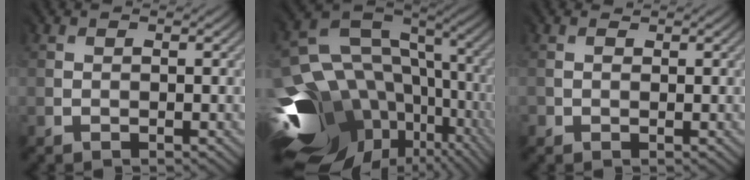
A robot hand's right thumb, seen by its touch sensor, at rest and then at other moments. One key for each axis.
{"total": 18.7, "fx": -6.6, "fy": 14.0, "fz": 10.5, "tx": -0.217, "ty": -0.021, "tz": -0.061}
{"total": 0.7, "fx": 0.2, "fy": 0.7, "fz": 0.1, "tx": 0.003, "ty": 0.000, "tz": 0.004}